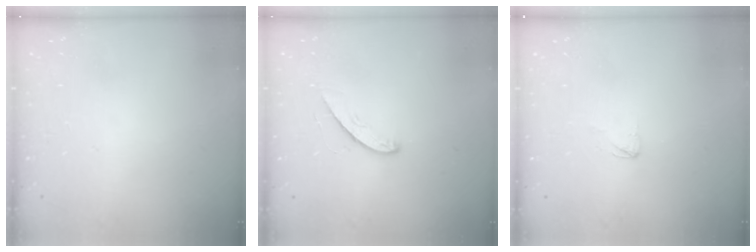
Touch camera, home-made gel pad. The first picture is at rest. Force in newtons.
{"total": 5.1, "press": 5.1, "slide": 0.2}
{"total": 2.3, "press": 2.3, "slide": 0.2}